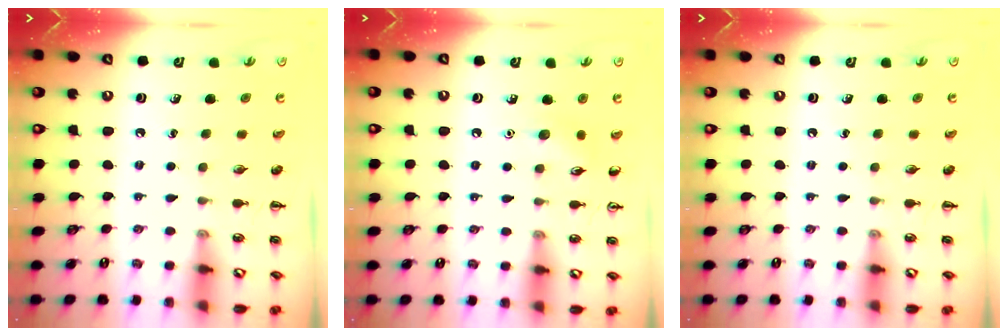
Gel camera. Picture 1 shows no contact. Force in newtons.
{"total": 5.9, "press": 5.7, "slide": 1.5}
{"total": 0.0}